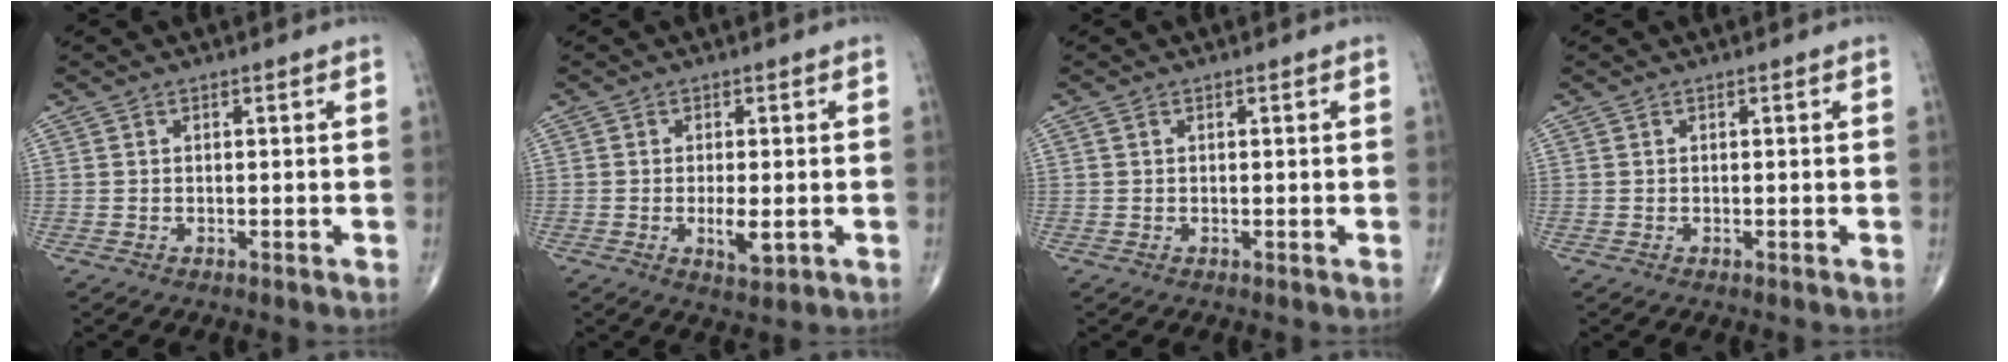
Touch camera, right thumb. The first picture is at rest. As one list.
[{"total": 3.9, "force": [-0.8, 1.4, 3.6], "torque": [-0.060, -0.009, -0.012]}, {"total": 0.5, "force": [0.2, 0.3, 0.3], "torque": [-0.009, 0.004, 0.004]}, {"total": 0.0}]